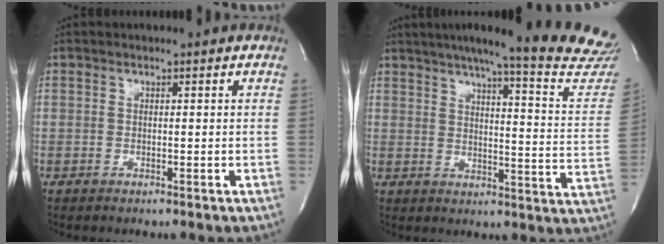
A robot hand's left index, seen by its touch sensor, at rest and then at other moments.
{"total": 24.7, "force": [22.2, -0.1, 10.8], "torque": [-0.155, -0.095, 0.260]}